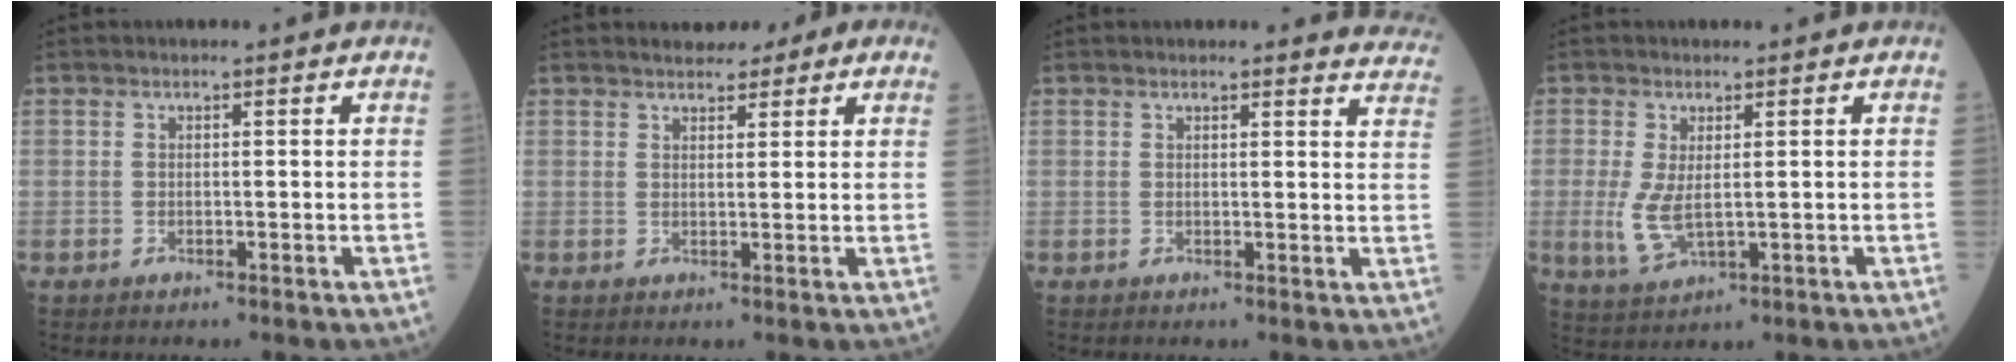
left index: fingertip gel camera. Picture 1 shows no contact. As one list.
[{"total": 6.1, "force": [4.6, 2.4, 3.2], "torque": [-0.041, 0.028, 0.056]}, {"total": 7.8, "force": [7.7, 1.1, 0.8], "torque": [0.030, -0.034, 0.041]}, {"total": 4.8, "force": [-0.1, 1.8, 4.4], "torque": [-0.106, -0.012, 0.007]}]